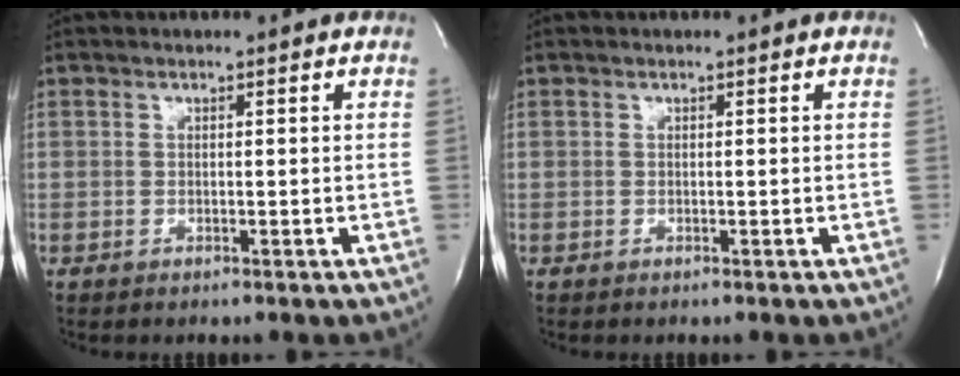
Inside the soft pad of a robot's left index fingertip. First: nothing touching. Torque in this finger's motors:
{"motor_torque": [0.00, 0.00, 0.00, 0.00]}